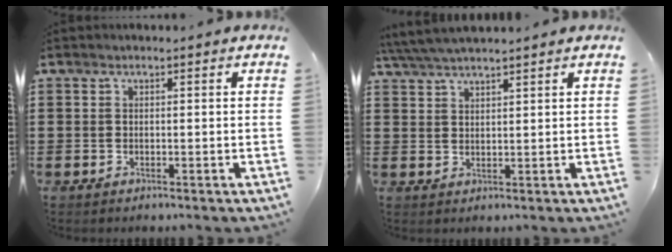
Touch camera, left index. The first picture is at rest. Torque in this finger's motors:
{"motor_torque": [0.10, -0.74, 0.19, 0.08]}